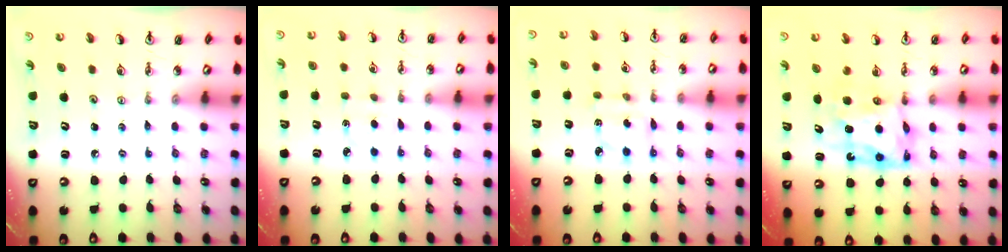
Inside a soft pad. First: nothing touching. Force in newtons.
{"total": 2.3, "press": 2.3, "slide": 0.3}
{"total": 2.7, "press": 2.7, "slide": 0.2}
{"total": 8.6, "press": 8.5, "slide": 0.8}